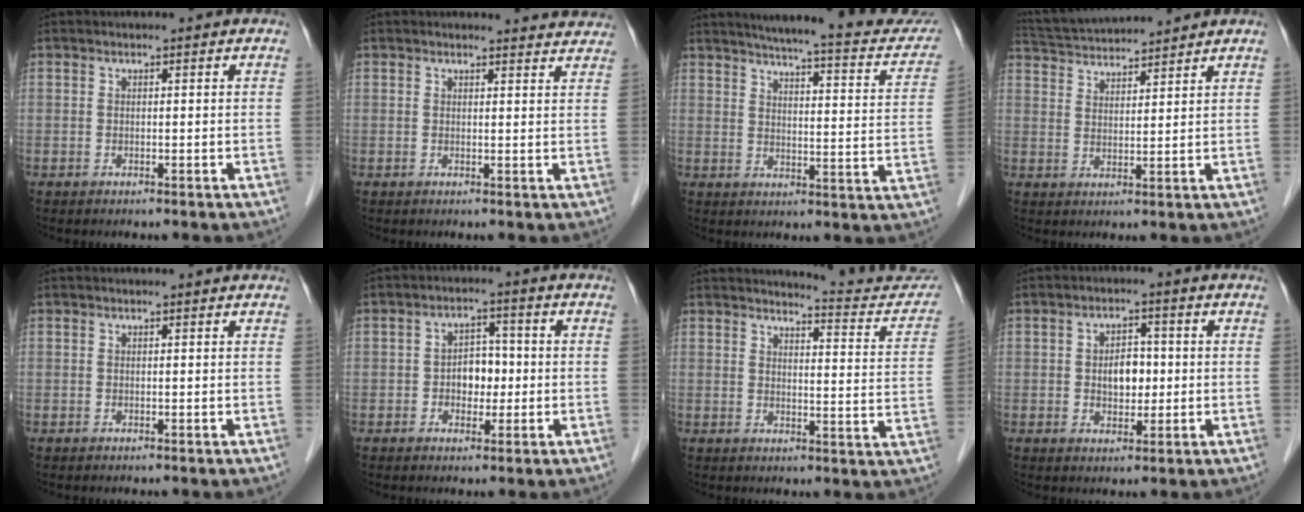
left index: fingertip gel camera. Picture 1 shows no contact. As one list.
[{"total": 6.0, "force": [5.9, 0.8, 0.4], "torque": [0.009, -0.014, 0.043]}, {"total": 22.1, "force": [19.7, 3.1, 9.5], "torque": [-0.122, -0.037, 0.232]}, {"total": 10.2, "force": [9.8, 0.4, 2.8], "torque": [-0.065, 0.028, 0.165]}, {"total": 0.6, "force": [0.6, 0.1, 0.2], "torque": [-0.007, 0.006, 0.006]}, {"total": 4.5, "force": [-0.8, 3.1, 3.1], "torque": [-0.050, 0.012, -0.014]}, {"total": 12.3, "force": [12.1, 1.1, 2.0], "torque": [-0.007, -0.058, 0.121]}, {"total": 4.4, "force": [-0.2, 2.9, 3.3], "torque": [-0.054, 0.007, 0.000]}]